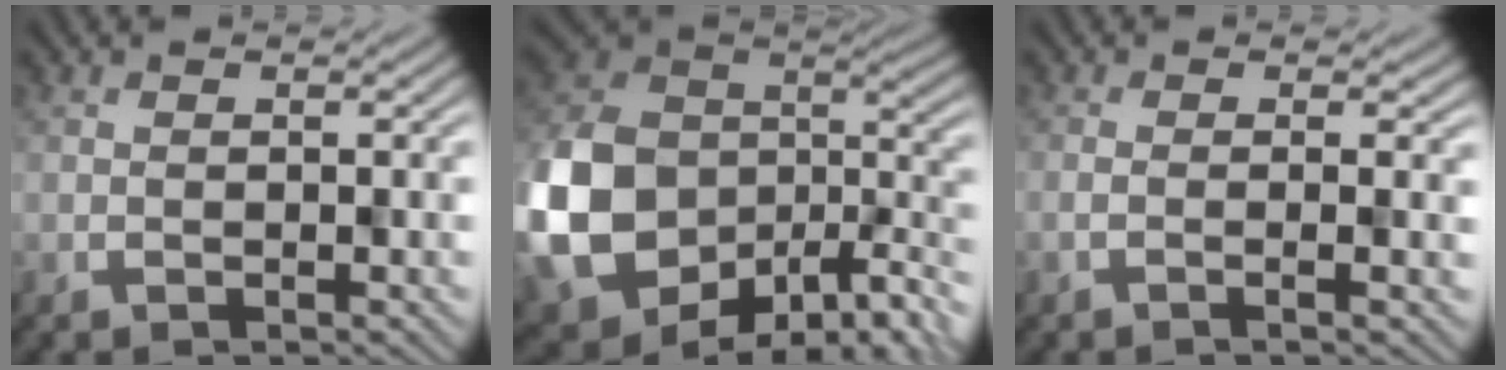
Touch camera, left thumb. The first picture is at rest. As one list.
[{"total": 17.2, "force": [-3.6, 13.4, 10.2], "torque": [-0.253, -0.032, -0.044]}, {"total": 1.4, "force": [0.0, 0.1, 1.4], "torque": [-0.014, 0.006, -0.016]}]